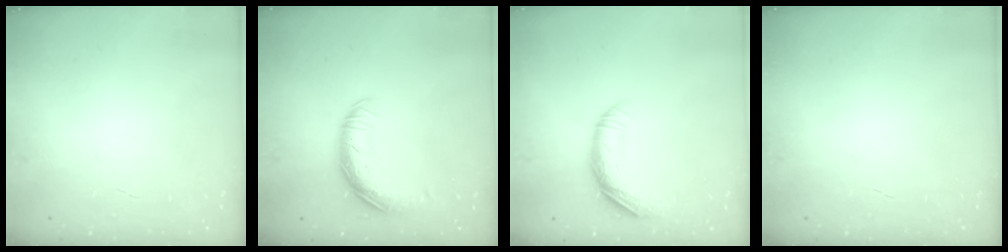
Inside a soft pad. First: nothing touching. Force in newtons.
{"total": 14.7, "press": 14.7, "slide": 0.4}
{"total": 10.8, "press": 10.5, "slide": 2.3}
{"total": 0.0}